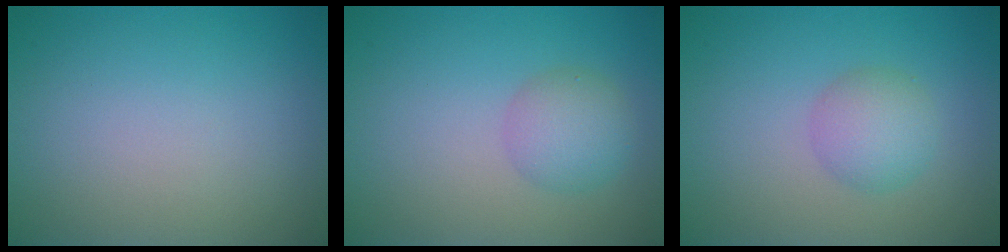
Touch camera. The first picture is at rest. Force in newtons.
{"total": 2.8, "press": 2.8, "slide": 0.1}
{"total": 2.8, "press": 2.8, "slide": 0.0}